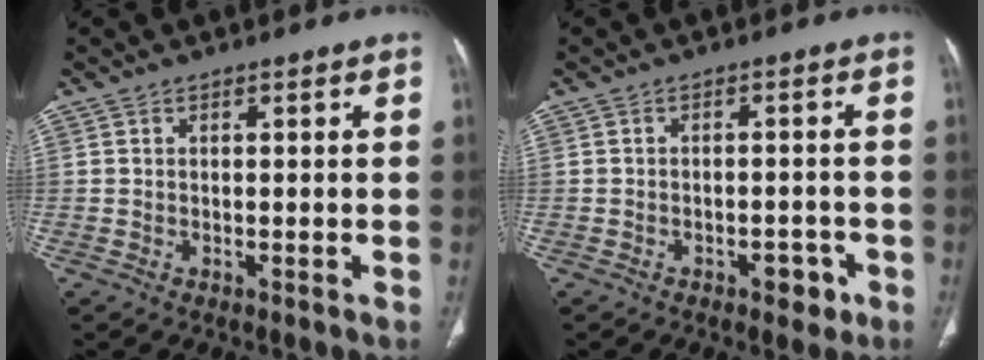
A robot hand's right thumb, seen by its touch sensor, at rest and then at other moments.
{"total": 3.8, "force": [-2.1, 2.1, 2.3], "torque": [-0.017, 0.013, -0.023]}